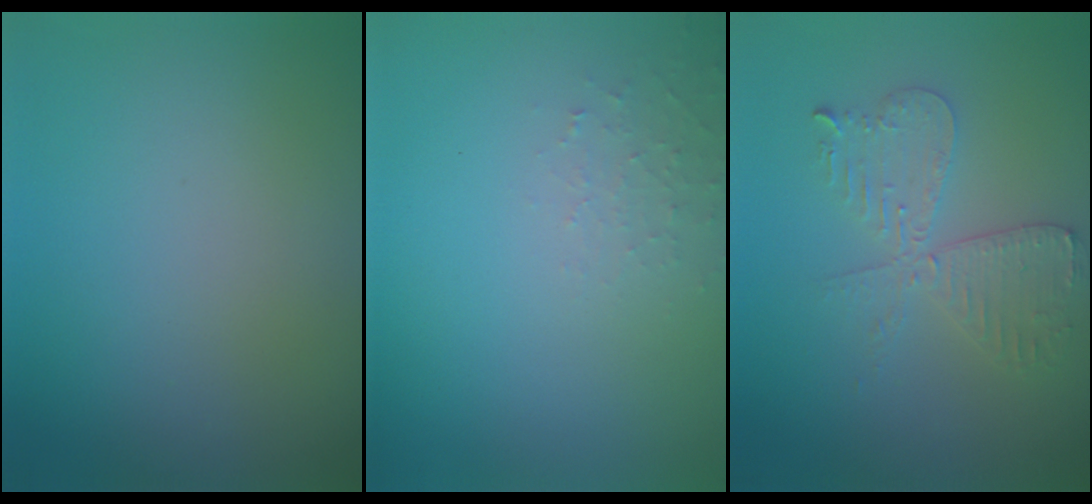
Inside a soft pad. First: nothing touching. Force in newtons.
{"total": 1.3, "press": 1.3, "slide": 0.2}
{"total": 4.2, "press": 3.6, "slide": 2.2}